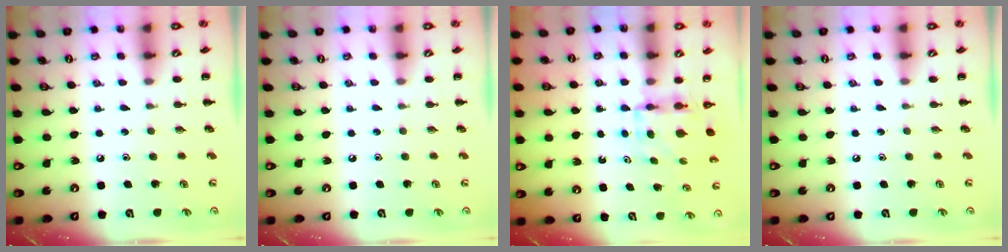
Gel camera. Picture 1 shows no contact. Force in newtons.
{"total": 0.0}
{"total": 3.9, "press": 3.9, "slide": 0.3}
{"total": 0.0}